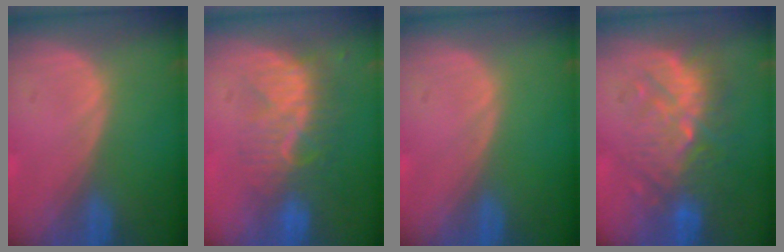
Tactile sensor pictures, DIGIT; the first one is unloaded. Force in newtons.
{"total": 8.6, "press": 7.7, "slide": 3.6}
{"total": 0.0}
{"total": 9.2, "press": 9.0, "slide": 1.8}